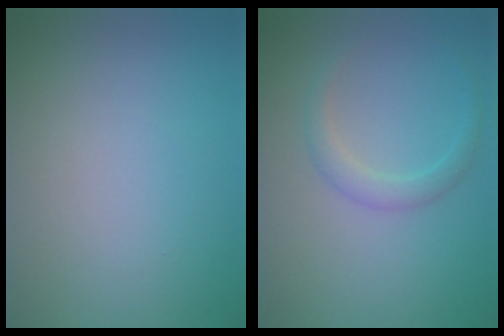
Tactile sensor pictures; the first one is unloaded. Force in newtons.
{"total": 1.7, "press": 1.7, "slide": 0.1}